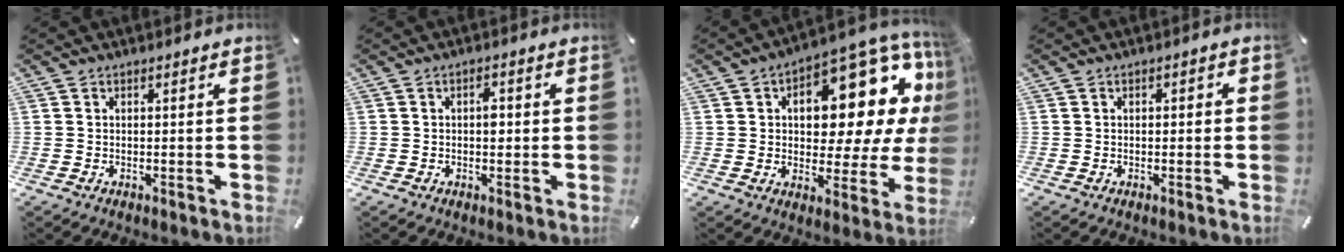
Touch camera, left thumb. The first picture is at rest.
{"total": 2.4, "force": [0.1, 1.5, 1.9], "torque": [-0.022, -0.001, -0.004]}
{"total": 17.9, "force": [7.3, 9.4, 13.4], "torque": [-0.158, -0.074, 0.108]}
{"total": 1.0, "force": [-0.3, 0.8, 0.5], "torque": [-0.010, 0.005, -0.008]}